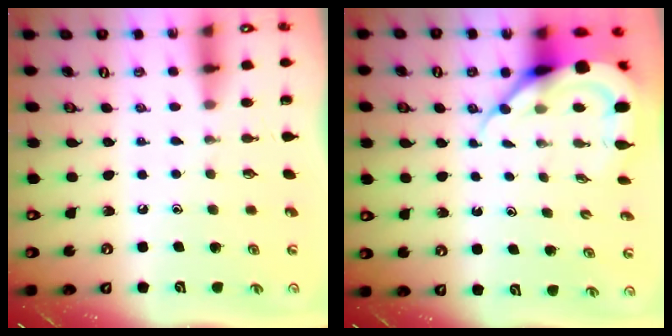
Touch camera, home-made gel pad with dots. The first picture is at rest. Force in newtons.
{"total": 8.5, "press": 8.4, "slide": 0.9}